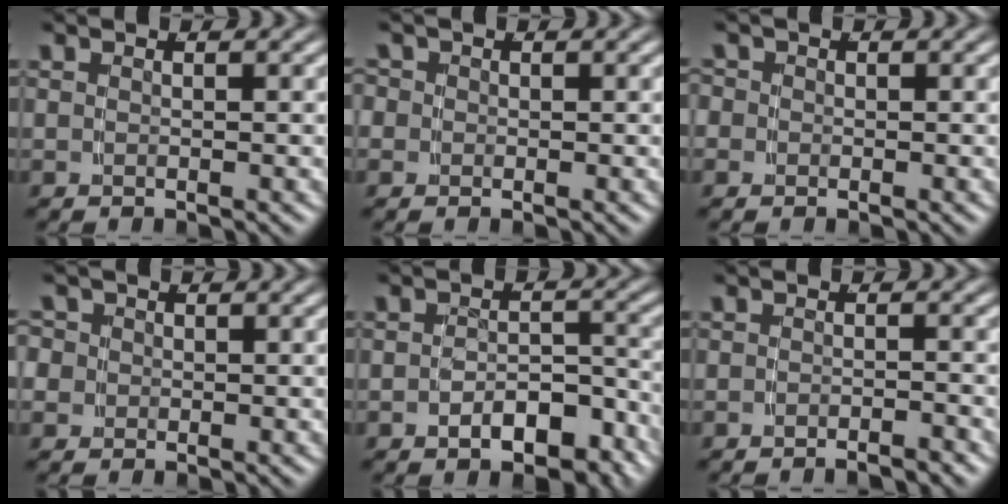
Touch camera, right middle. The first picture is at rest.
{"total": 2.0, "force": [-0.1, 2.0, 0.3], "torque": [-0.009, 0.000, -0.010]}
{"total": 1.7, "force": [-0.2, 1.7, 0.2], "torque": [-0.007, 0.000, -0.012]}
{"total": 3.8, "force": [-0.1, 3.6, 1.1], "torque": [-0.032, -0.006, -0.008]}
{"total": 4.7, "force": [-3.5, 2.1, 2.2], "torque": [-0.024, -0.007, -0.052]}
{"total": 1.7, "force": [-1.7, -0.2, 0.2], "torque": [0.000, 0.002, -0.032]}